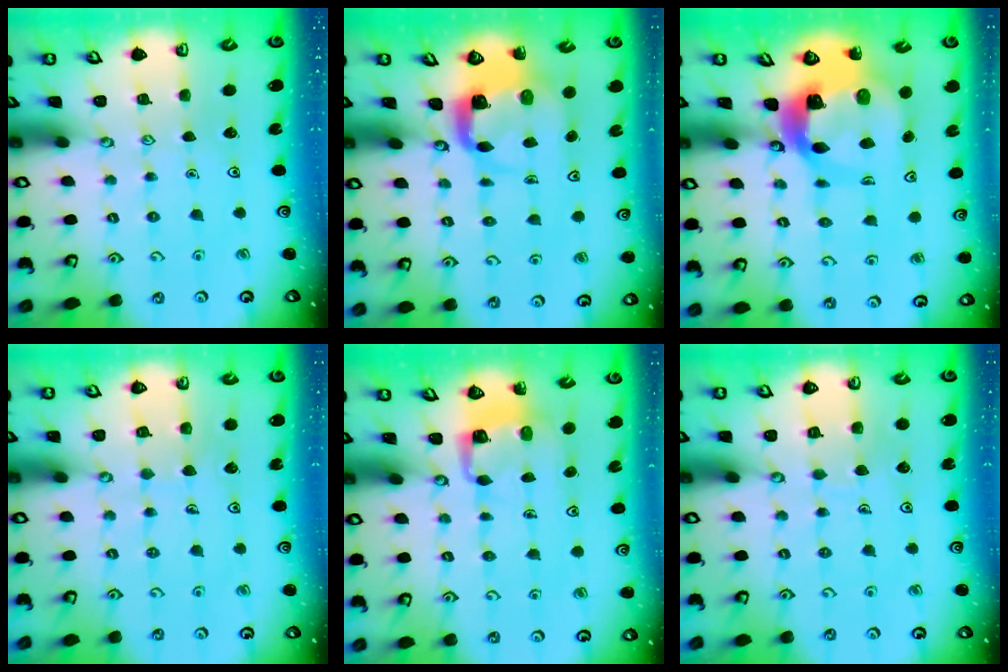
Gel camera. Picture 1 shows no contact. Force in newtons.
{"total": 3.9, "press": 3.8, "slide": 0.5}
{"total": 8.7, "press": 8.5, "slide": 1.4}
{"total": 4.7, "press": 4.7, "slide": 0.3}
{"total": 3.8, "press": 3.8, "slide": 0.2}
{"total": 5.1, "press": 5.1, "slide": 0.4}